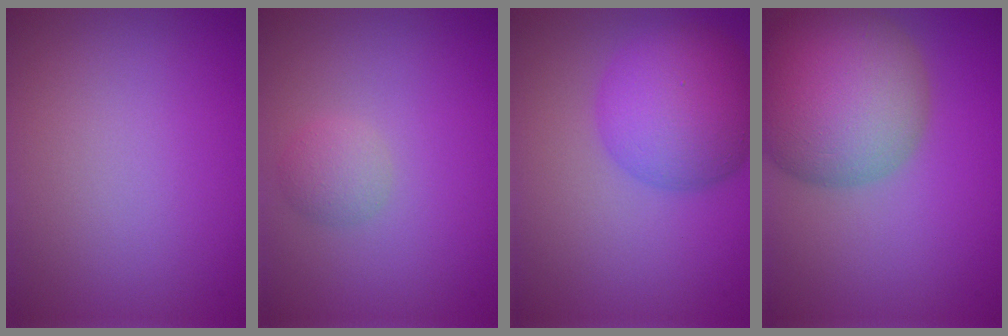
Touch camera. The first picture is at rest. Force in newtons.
{"total": 1.7, "press": 1.7, "slide": 0.2}
{"total": 6.8, "press": 6.8, "slide": 0.1}
{"total": 11.9, "press": 11.9, "slide": 0.6}